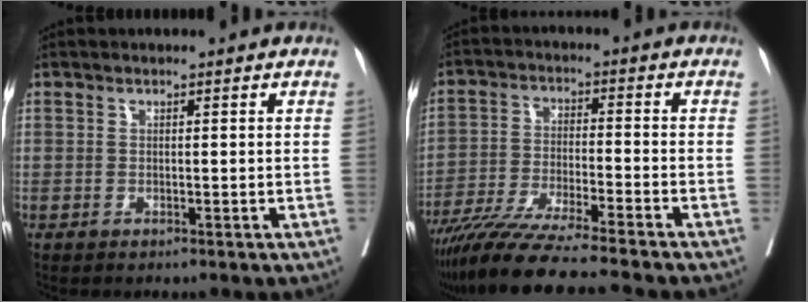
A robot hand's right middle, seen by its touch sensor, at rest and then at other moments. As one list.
[{"total": 13.8, "force": [-11.9, -1.2, 7.0], "torque": [-0.113, -0.031, -0.199]}]